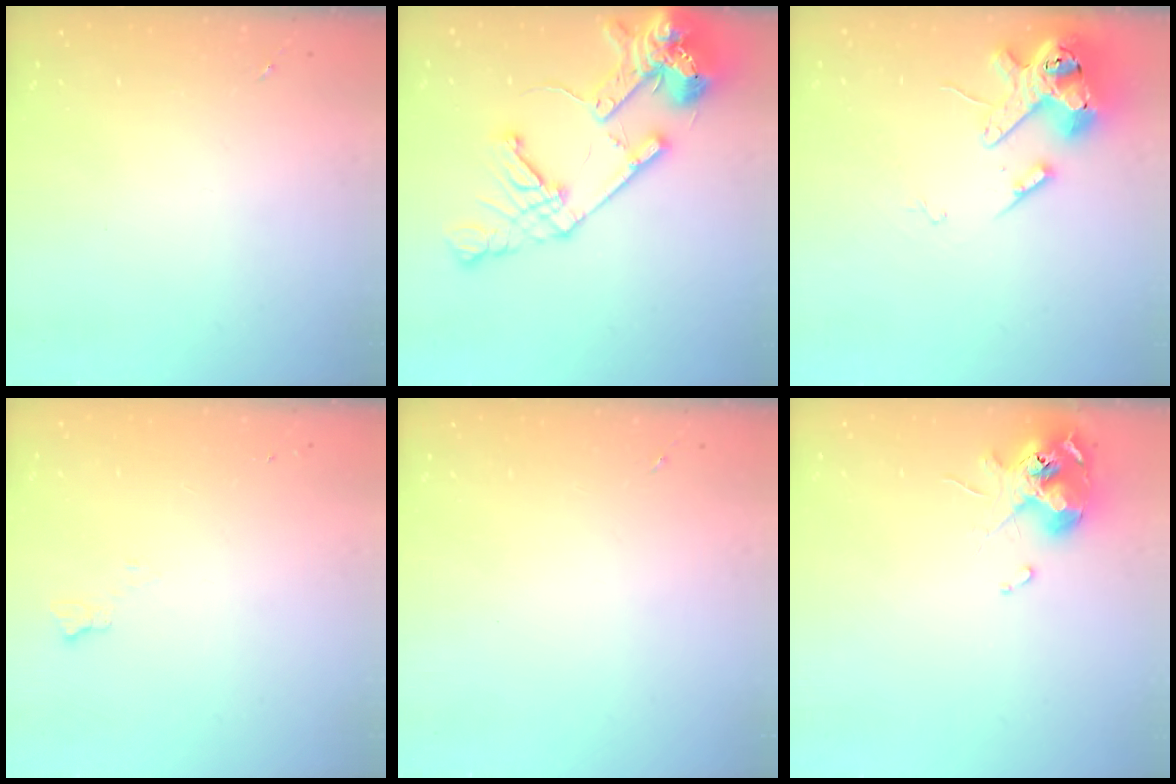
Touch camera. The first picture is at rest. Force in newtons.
{"total": 20.4, "press": 20.2, "slide": 2.9}
{"total": 15.0, "press": 14.9, "slide": 2.1}
{"total": 4.6, "press": 4.5, "slide": 0.6}
{"total": 0.0}
{"total": 11.6, "press": 11.5, "slide": 1.5}